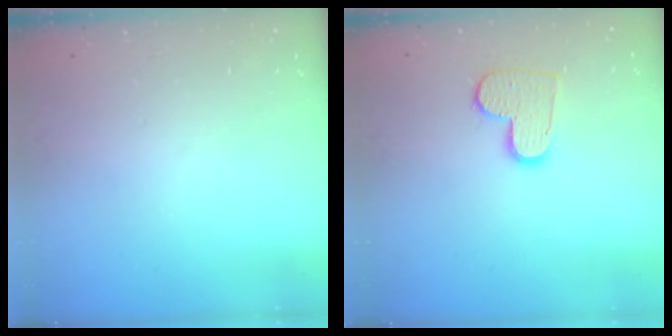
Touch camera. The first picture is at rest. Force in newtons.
{"total": 10.4, "press": 10.4, "slide": 0.6}